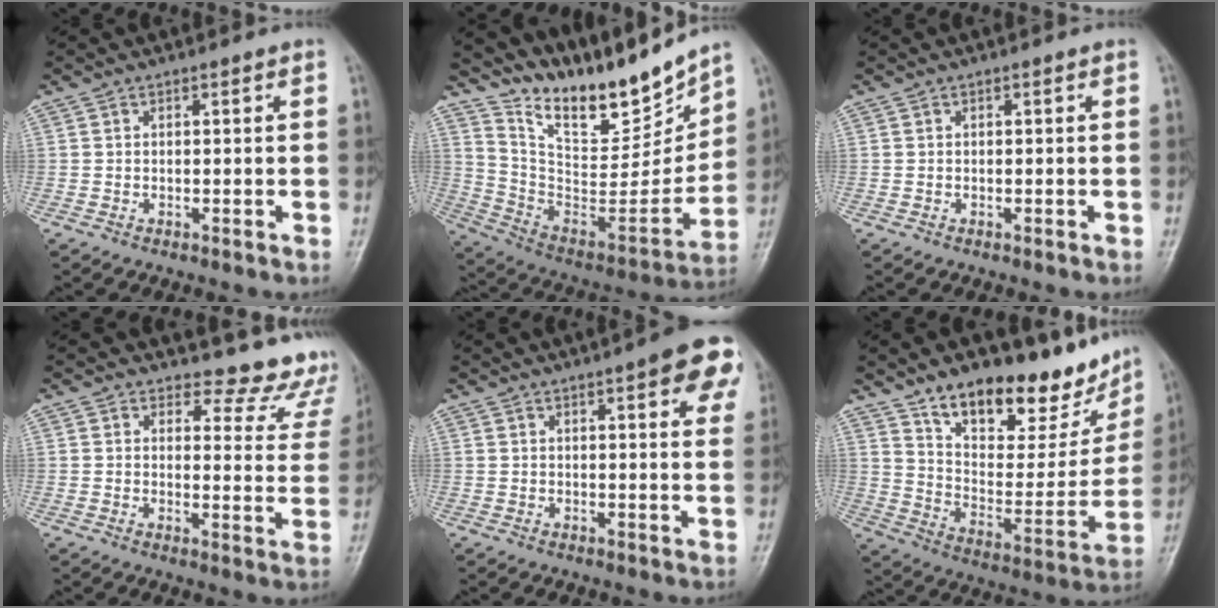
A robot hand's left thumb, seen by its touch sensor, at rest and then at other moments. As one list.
[{"total": 21.0, "force": [17.7, 5.3, 10.1], "torque": [-0.116, -0.112, 0.314]}, {"total": 0.0}, {"total": 11.2, "force": [10.5, 3.7, 0.9], "torque": [0.036, -0.104, 0.096]}, {"total": 10.5, "force": [5.2, 2.9, 8.6], "torque": [-0.072, -0.010, 0.056]}, {"total": 22.5, "force": [16.5, 9.6, 12.0], "torque": [-0.120, -0.084, 0.261]}]